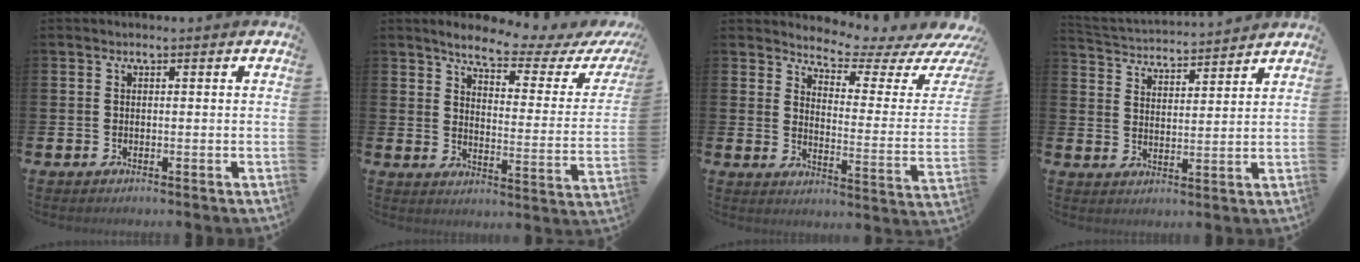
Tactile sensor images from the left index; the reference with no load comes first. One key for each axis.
{"total": 6.4, "fx": 5.5, "fy": 1.2, "fz": 3.0, "tx": -0.069, "ty": -0.039, "tz": 0.086}
{"total": 5.5, "fx": 5.4, "fy": 0.6, "fz": 1.0, "tx": -0.028, "ty": -0.057, "tz": 0.085}
{"total": 3.9, "fx": 3.8, "fy": 0.3, "fz": -0.4, "tx": -0.014, "ty": -0.035, "tz": 0.065}